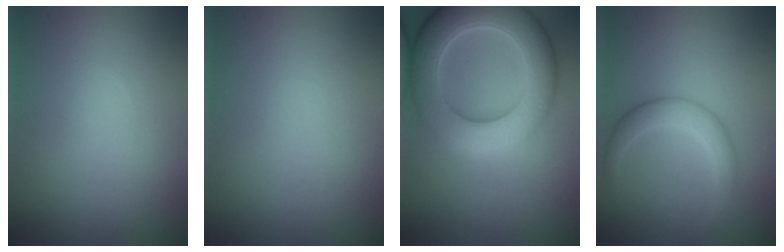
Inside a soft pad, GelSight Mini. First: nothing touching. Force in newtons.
{"total": 0.0}
{"total": 9.2, "press": 9.2, "slide": 0.3}
{"total": 2.6, "press": 2.6, "slide": 0.1}